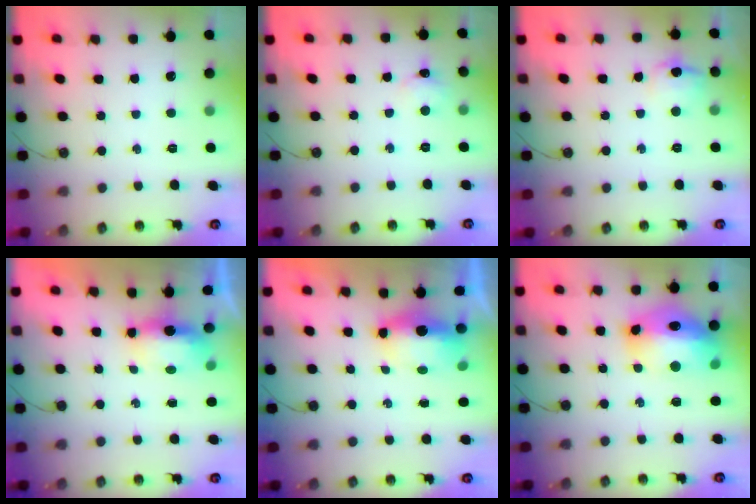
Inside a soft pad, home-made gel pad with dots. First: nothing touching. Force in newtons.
{"total": 3.6, "press": 3.5, "slide": 0.4}
{"total": 8.2, "press": 8.2, "slide": 0.7}
{"total": 6.6, "press": 6.1, "slide": 2.7}
{"total": 6.6, "press": 6.5, "slide": 1.1}
{"total": 16.5, "press": 16.5, "slide": 1.4}